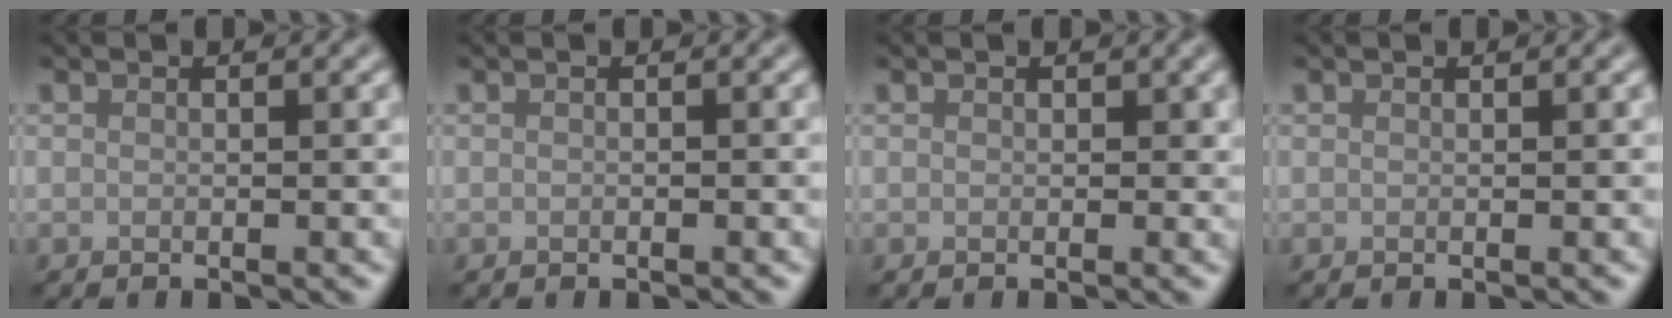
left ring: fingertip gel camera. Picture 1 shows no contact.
{"total": 0.0}
{"total": 0.7, "force": [0.1, 0.6, 0.3], "torque": [-0.001, -0.003, -0.001]}
{"total": 0.0}